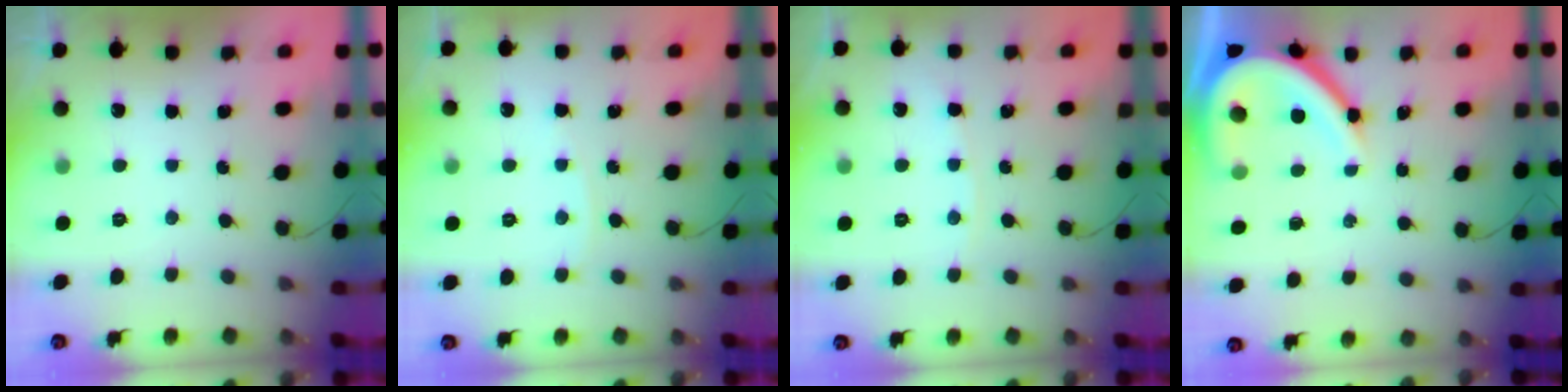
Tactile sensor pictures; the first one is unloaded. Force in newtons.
{"total": 1.6, "press": 1.6, "slide": 0.2}
{"total": 2.6, "press": 2.6, "slide": 0.2}
{"total": 12.9, "press": 12.8, "slide": 1.6}